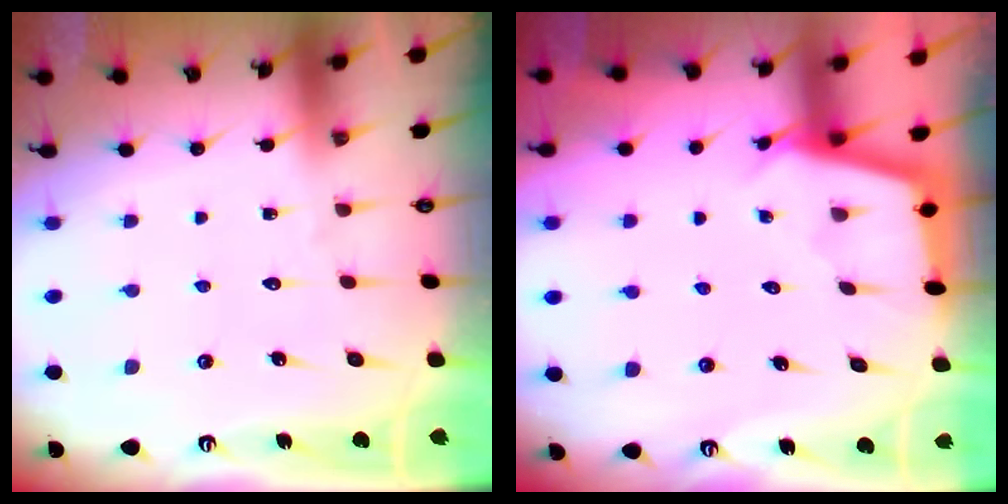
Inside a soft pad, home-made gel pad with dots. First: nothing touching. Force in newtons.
{"total": 2.9, "press": 2.9, "slide": 0.3}